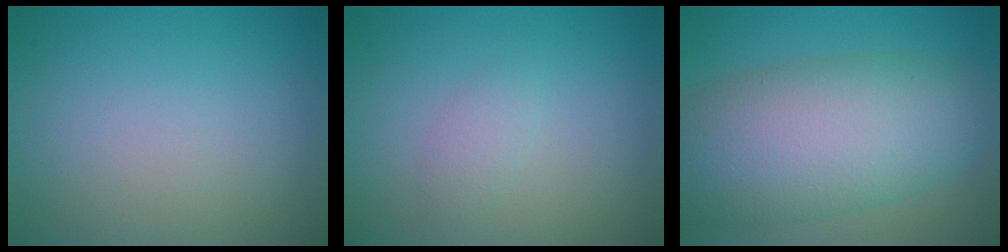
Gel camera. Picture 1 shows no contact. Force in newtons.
{"total": 1.2, "press": 1.2, "slide": 0.1}
{"total": 10.7, "press": 10.7, "slide": 0.5}